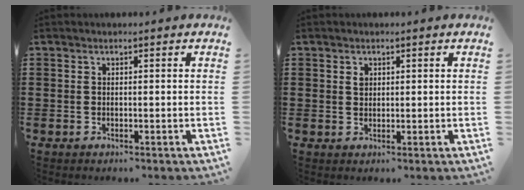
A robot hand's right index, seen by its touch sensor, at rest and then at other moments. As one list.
[{"total": 1.1, "force": [0.5, 0.8, 0.6], "torque": [-0.013, 0.003, 0.010]}]